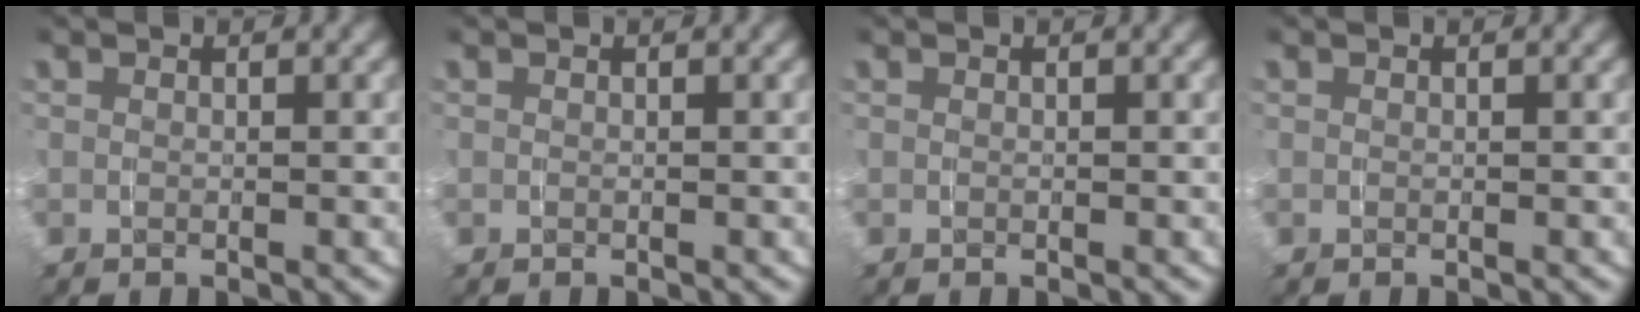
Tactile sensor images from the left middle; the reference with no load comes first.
{"total": 0.0}
{"total": 0.0}
{"total": 0.0}